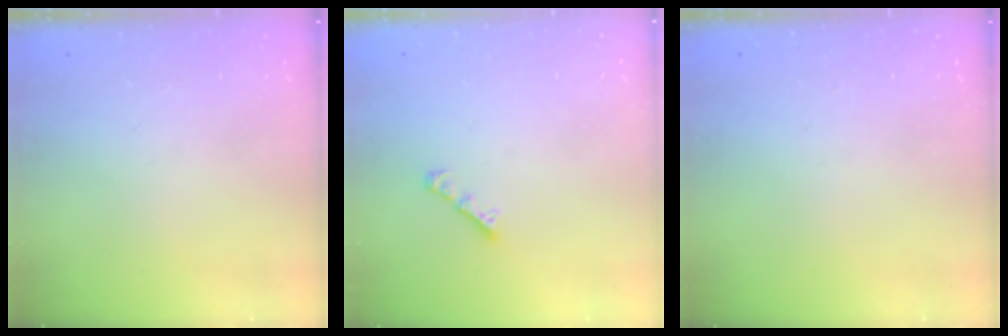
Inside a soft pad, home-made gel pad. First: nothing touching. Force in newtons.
{"total": 2.4, "press": 2.4, "slide": 0.1}
{"total": 0.0}